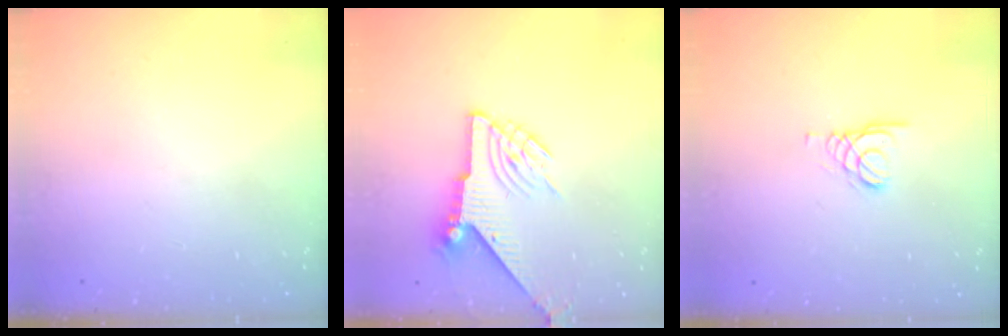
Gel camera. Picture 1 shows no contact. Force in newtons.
{"total": 8.6, "press": 8.6, "slide": 0.6}
{"total": 1.5, "press": 1.4, "slide": 0.1}